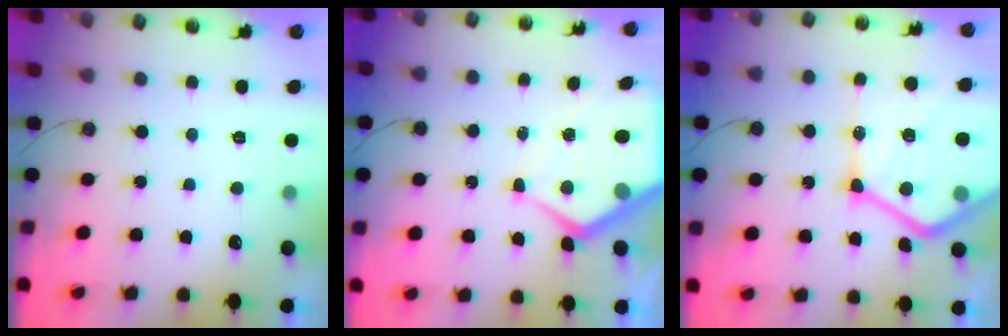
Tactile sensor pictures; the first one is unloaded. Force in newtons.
{"total": 10.7, "press": 10.6, "slide": 1.3}
{"total": 26.9, "press": 26.8, "slide": 2.9}